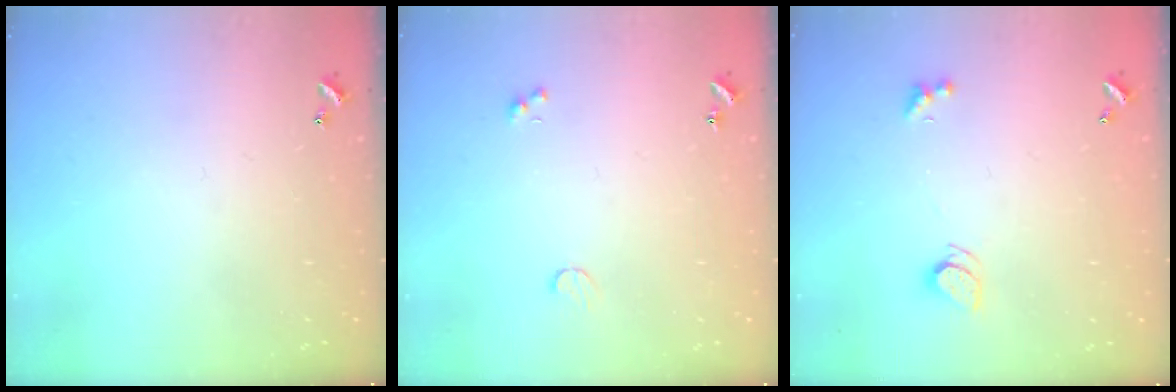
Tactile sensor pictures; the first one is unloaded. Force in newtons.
{"total": 1.1, "press": 1.0, "slide": 0.6}
{"total": 2.5, "press": 2.5, "slide": 0.6}